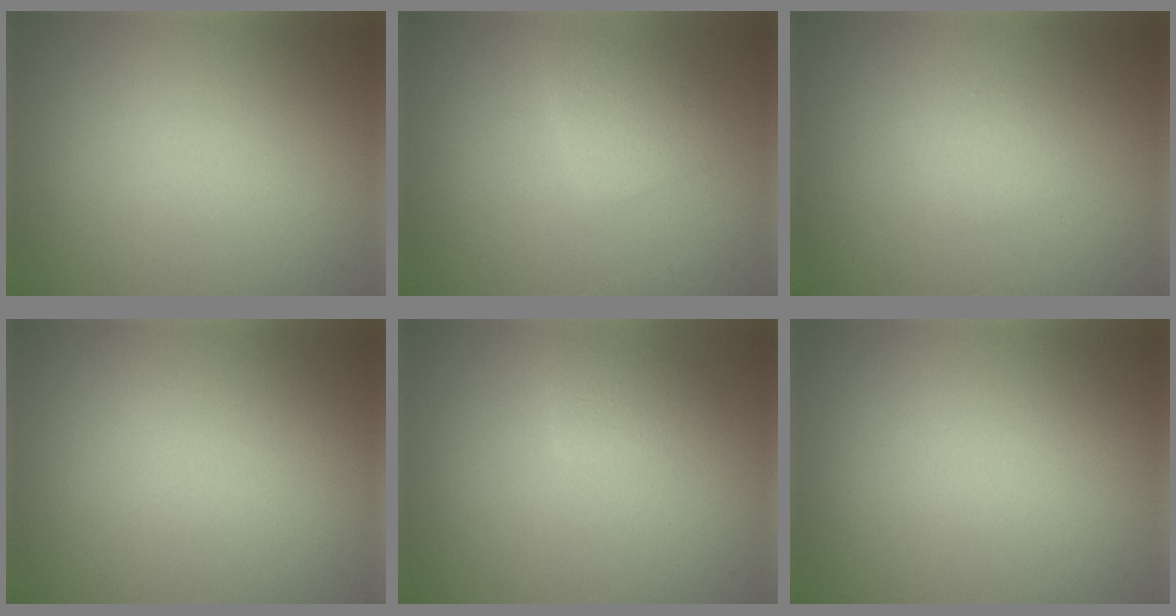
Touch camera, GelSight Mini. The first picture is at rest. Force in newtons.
{"total": 1.9, "press": 1.9, "slide": 0.0}
{"total": 1.0, "press": 1.0, "slide": 0.0}
{"total": 0.0}
{"total": 1.4, "press": 1.4, "slide": 0.1}
{"total": 0.0}